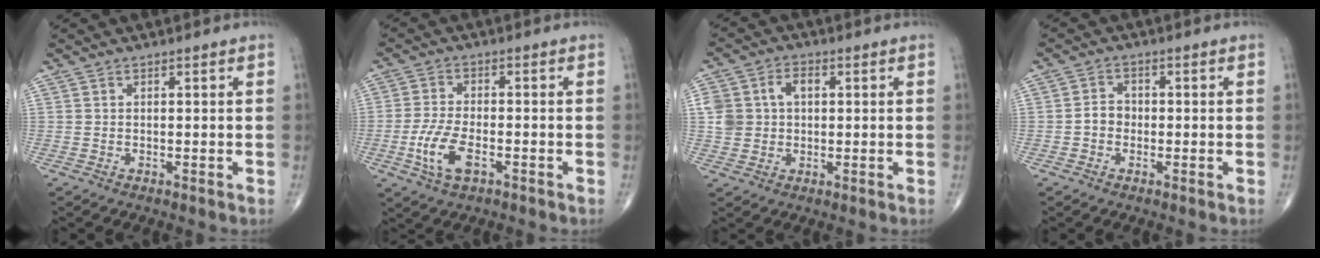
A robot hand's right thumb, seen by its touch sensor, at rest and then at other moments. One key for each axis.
{"total": 7.5, "fx": -2.8, "fy": 3.5, "fz": 6.0, "tx": -0.132, "ty": 0.008, "tz": -0.053}
{"total": 7.6, "fx": 1.3, "fy": 5.8, "fz": 4.7, "tx": -0.075, "ty": 0.015, "tz": 0.026}
{"total": 2.9, "fx": -0.8, "fy": 2.4, "fz": 1.5, "tx": -0.015, "ty": 0.012, "tz": -0.020}